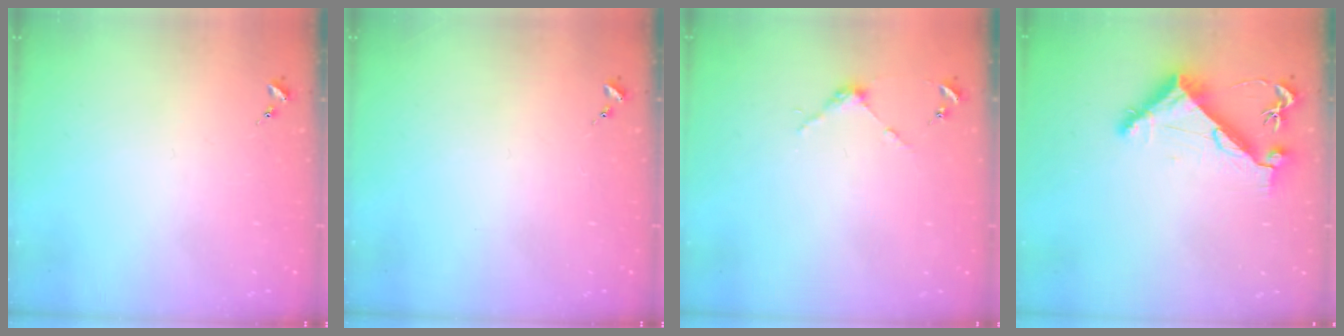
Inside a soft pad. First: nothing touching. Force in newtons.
{"total": 0.0}
{"total": 3.7, "press": 3.7, "slide": 0.3}
{"total": 7.1, "press": 7.1, "slide": 1.1}